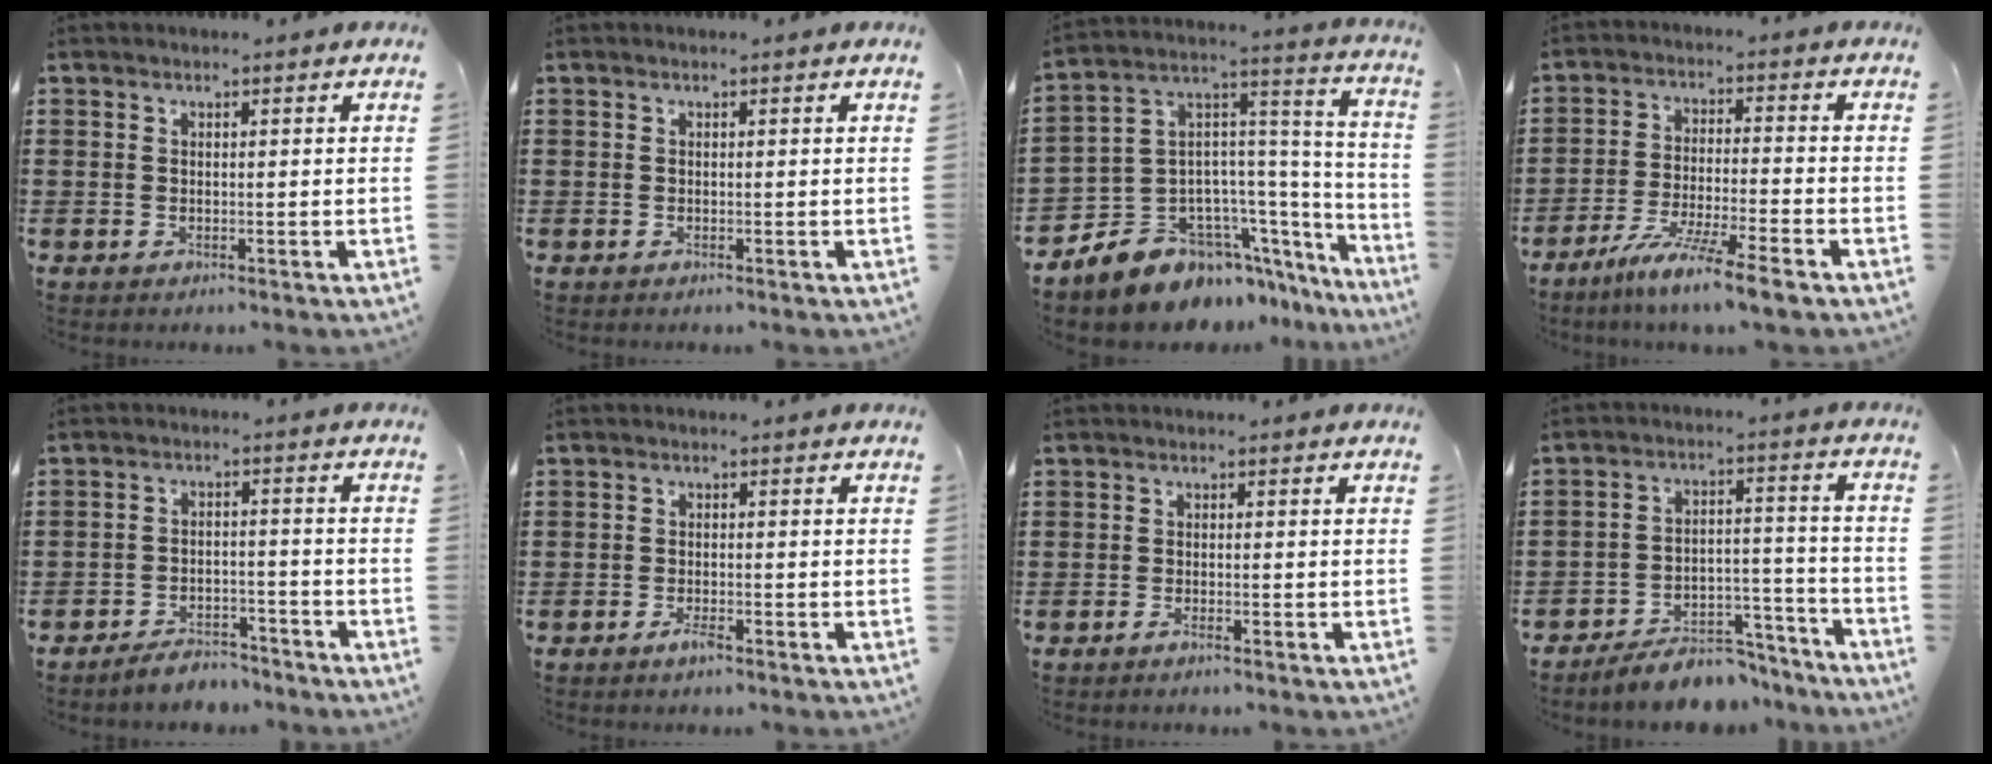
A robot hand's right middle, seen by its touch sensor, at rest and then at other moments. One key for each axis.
{"total": 0.0}
{"total": 9.0, "fx": -7.8, "fy": 4.5, "fz": 1.0, "tx": -0.047, "ty": -0.005, "tz": -0.153}
{"total": 7.5, "fx": -6.1, "fy": -0.5, "fz": 4.4, "tx": -0.089, "ty": -0.016, "tz": -0.114}
{"total": 4.1, "fx": -4.0, "fy": 0.7, "fz": 0.3, "tx": -0.009, "ty": 0.007, "tz": -0.081}
{"total": 1.7, "fx": -1.3, "fy": 0.4, "fz": 1.0, "tx": -0.029, "ty": -0.006, "tz": -0.026}
{"total": 0.9, "fx": -0.7, "fy": 0.1, "fz": 0.6, "tx": -0.020, "ty": -0.007, "tz": -0.015}
{"total": 7.6, "fx": -7.0, "fy": 2.0, "fz": 2.2, "tx": -0.024, "ty": 0.027, "tz": -0.129}